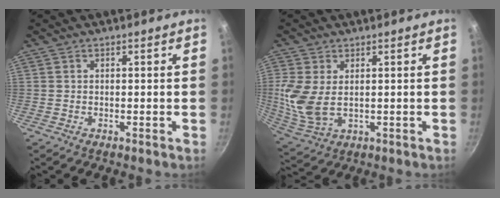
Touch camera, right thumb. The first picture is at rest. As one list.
[{"total": 9.8, "force": [1.2, 5.8, 7.7], "torque": [-0.167, -0.011, 0.034]}]